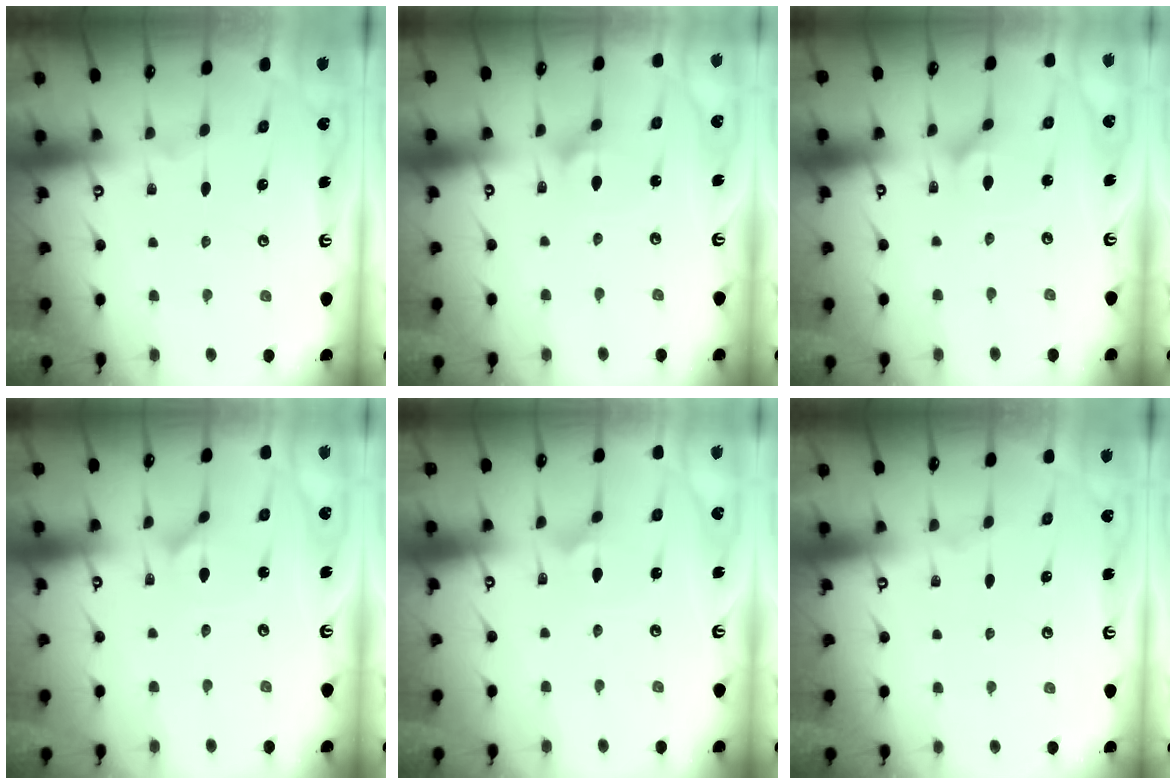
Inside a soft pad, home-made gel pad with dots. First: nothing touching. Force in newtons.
{"total": 2.0, "press": 2.0, "slide": 0.1}
{"total": 2.7, "press": 2.6, "slide": 0.3}
{"total": 0.9, "press": 0.9, "slide": 0.0}
{"total": 2.9, "press": 2.9, "slide": 0.4}
{"total": 0.0}